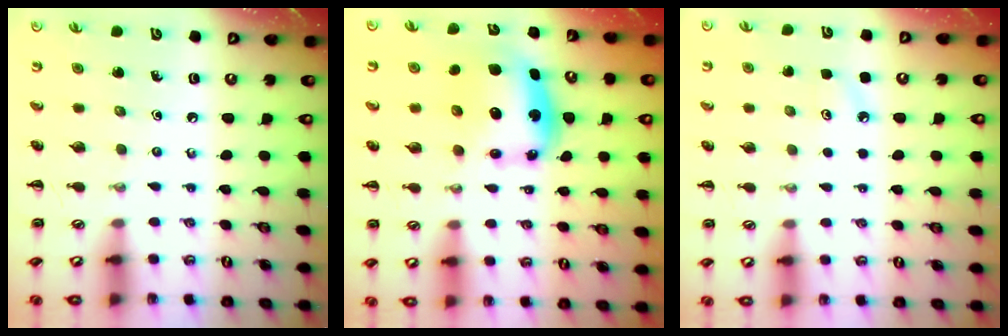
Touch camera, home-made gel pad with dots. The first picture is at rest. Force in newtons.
{"total": 7.0, "press": 6.9, "slide": 1.2}
{"total": 5.1, "press": 4.9, "slide": 1.5}